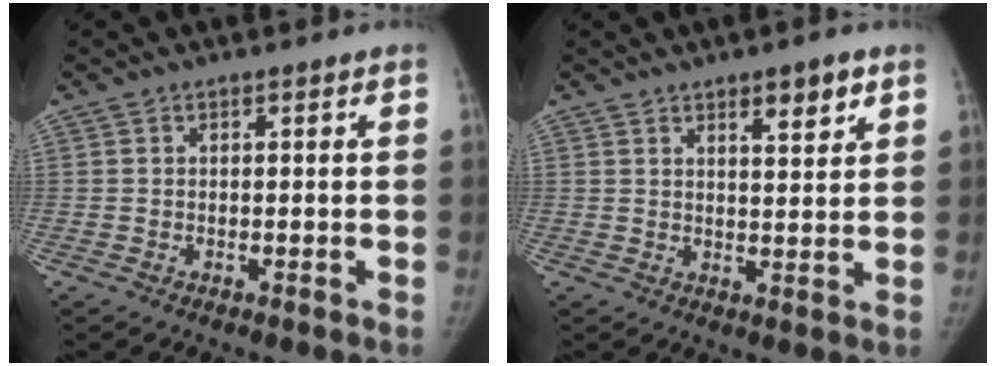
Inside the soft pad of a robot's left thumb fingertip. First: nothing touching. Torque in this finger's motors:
{"motor_torque": [0.37, 0.46, 0.24, -0.26, 0.01]}